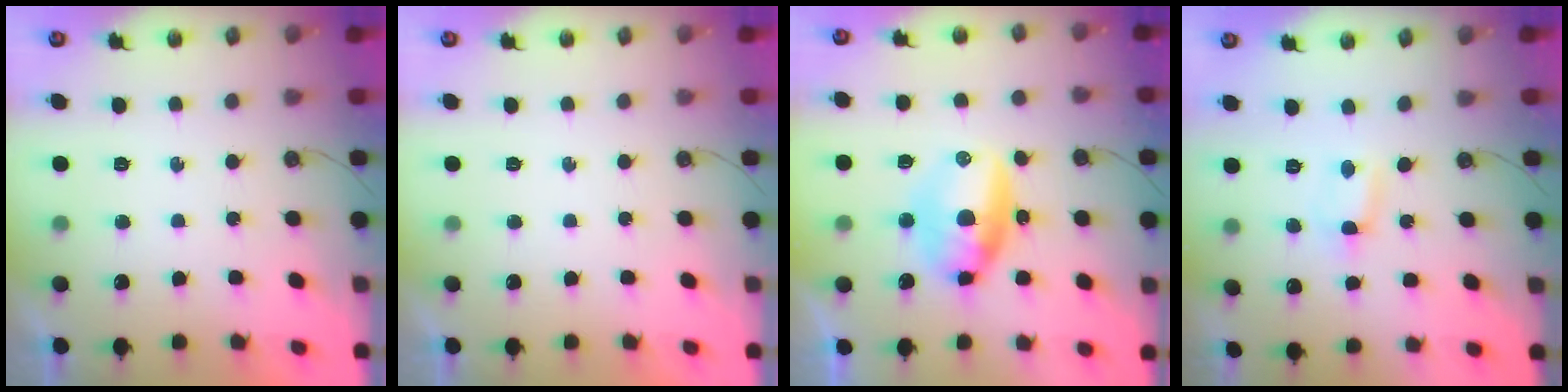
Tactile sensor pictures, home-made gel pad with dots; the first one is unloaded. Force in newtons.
{"total": 0.0}
{"total": 9.3, "press": 9.3, "slide": 0.3}
{"total": 5.0, "press": 0.9, "slide": 4.9}